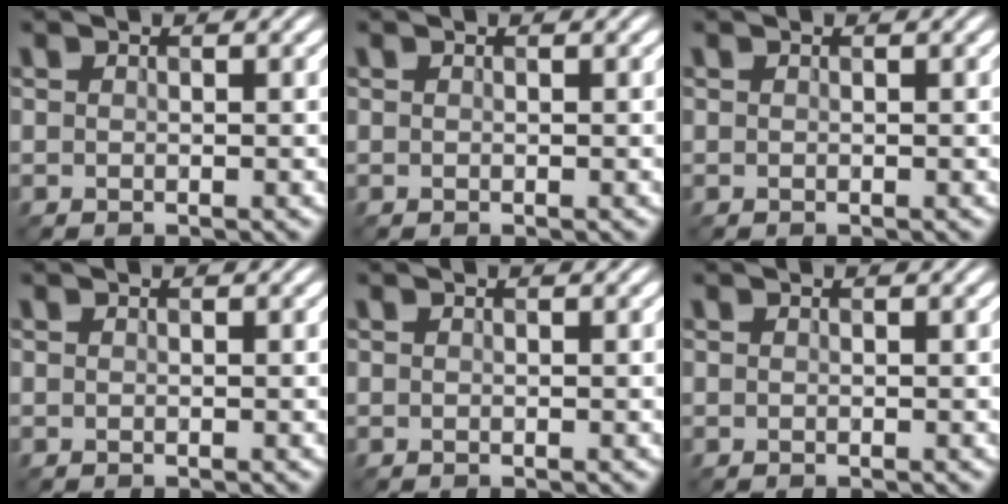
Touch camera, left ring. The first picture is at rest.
{"total": 0.0}
{"total": 0.0}
{"total": 0.0}
{"total": 0.0}
{"total": 0.0}